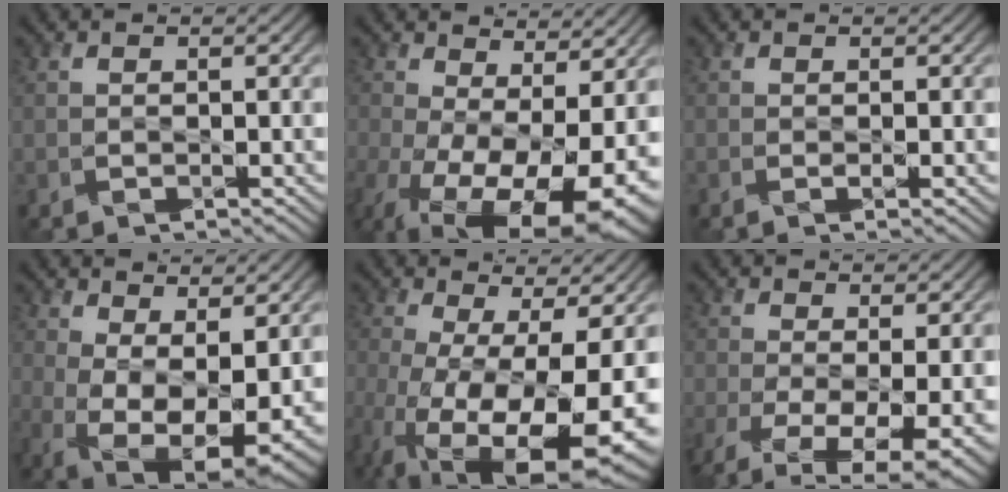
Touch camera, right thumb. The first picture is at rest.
{"total": 17.8, "force": [-4.6, 9.5, 14.4], "torque": [-0.272, -0.074, -0.021]}
{"total": 1.1, "force": [-0.2, 0.1, 1.1], "torque": [-0.024, -0.005, -0.008]}
{"total": 13.6, "force": [-0.8, 7.0, 11.7], "torque": [-0.214, -0.038, 0.023]}
{"total": 18.1, "force": [-6.3, 7.5, 15.2], "torque": [-0.295, -0.054, -0.078]}
{"total": 10.0, "force": [-3.6, 4.0, 8.5], "torque": [-0.177, -0.027, -0.051]}